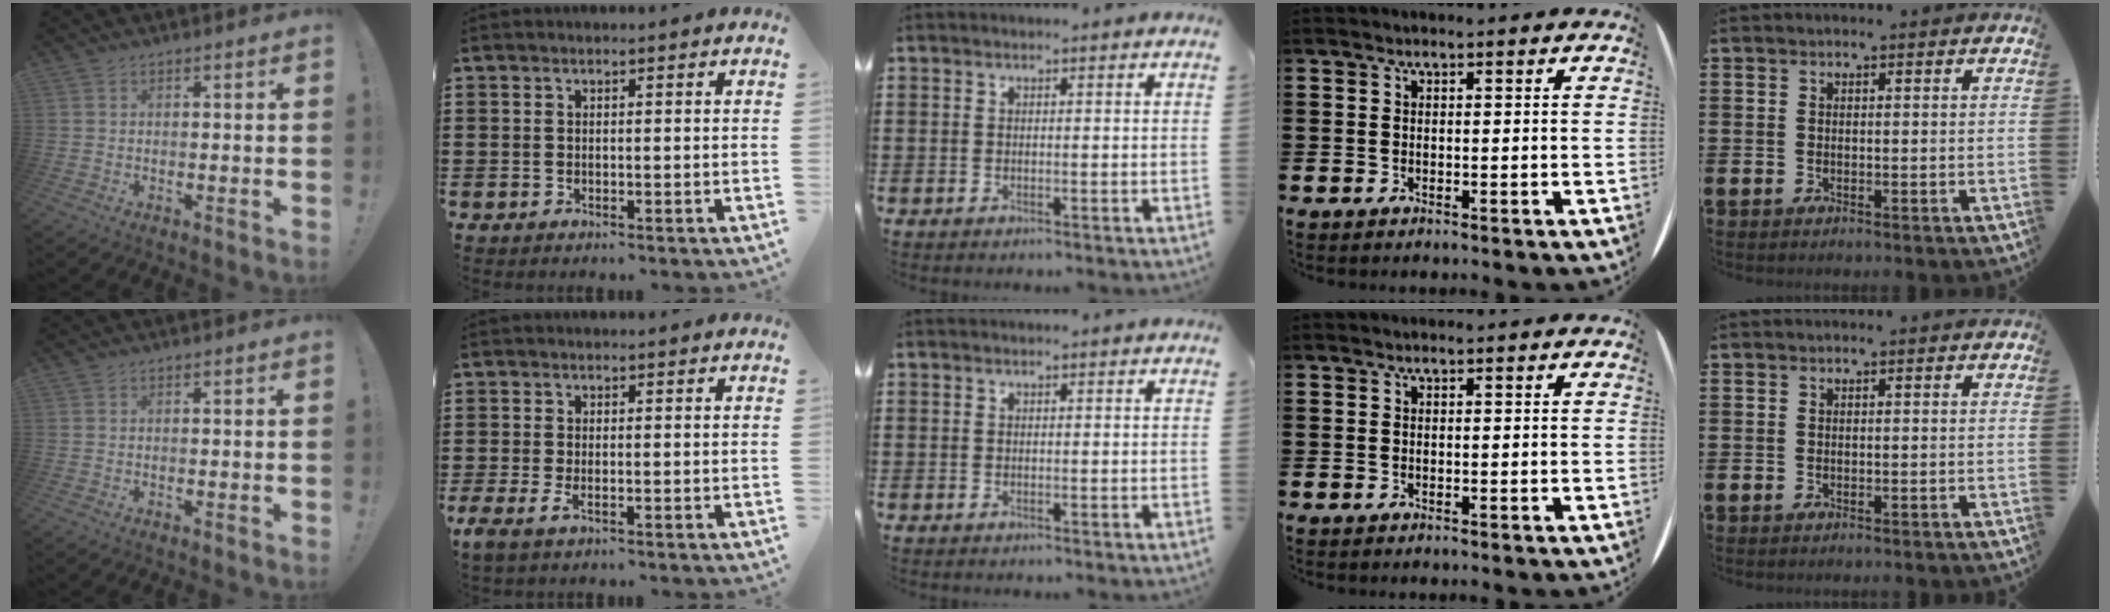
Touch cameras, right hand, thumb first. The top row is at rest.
{"index": {"total": 1.7, "force": [-0.6, 0.5, 1.5], "torque": [-0.042, -0.008, -0.015]}}